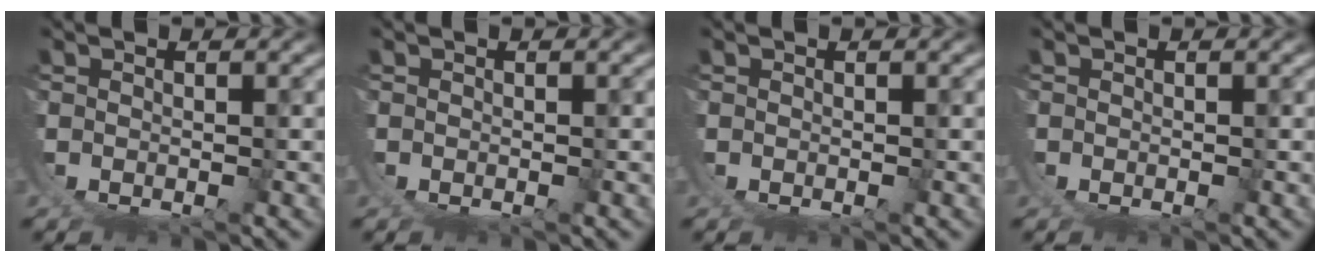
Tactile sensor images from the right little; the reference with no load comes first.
{"total": 0.7, "force": [-0.2, 0.7, 0.1], "torque": [-0.008, -0.003, -0.003]}
{"total": 0.8, "force": [-0.2, 0.8, 0.1], "torque": [-0.008, -0.003, -0.004]}
{"total": 1.2, "force": [-0.3, 1.1, 0.1], "torque": [-0.011, -0.004, -0.007]}